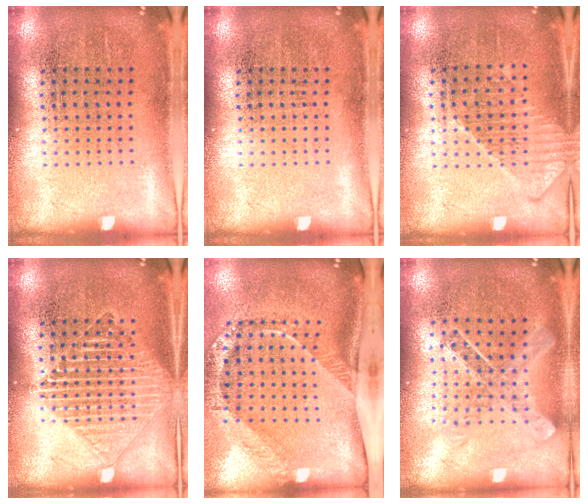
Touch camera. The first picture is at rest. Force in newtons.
{"total": 0.0}
{"total": 1.2, "press": 1.2, "slide": 0.3}
{"total": 3.0, "press": 3.0, "slide": 0.4}
{"total": 2.6, "press": 1.7, "slide": 2.0}
{"total": 0.8, "press": 0.8, "slide": 0.0}